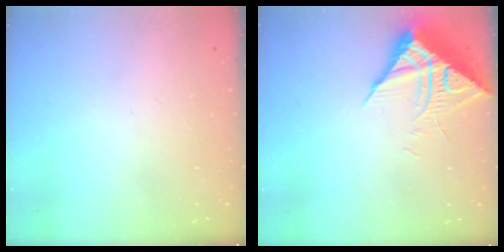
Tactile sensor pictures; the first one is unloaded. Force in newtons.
{"total": 10.0, "press": 10.0, "slide": 0.6}